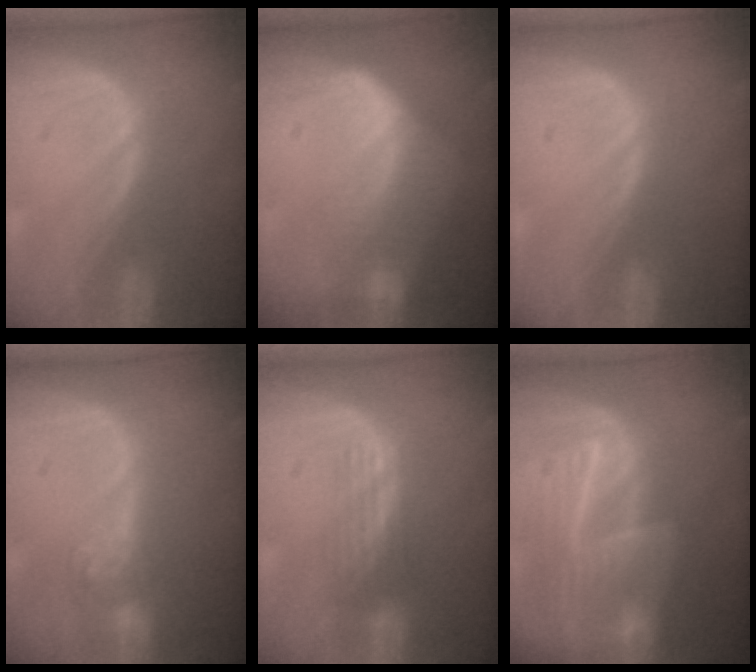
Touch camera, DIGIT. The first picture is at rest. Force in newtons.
{"total": 6.5, "press": 6.0, "slide": 2.4}
{"total": 0.0}
{"total": 4.6, "press": 4.3, "slide": 1.7}
{"total": 3.4, "press": 3.0, "slide": 1.7}
{"total": 9.6, "press": 8.4, "slide": 4.6}